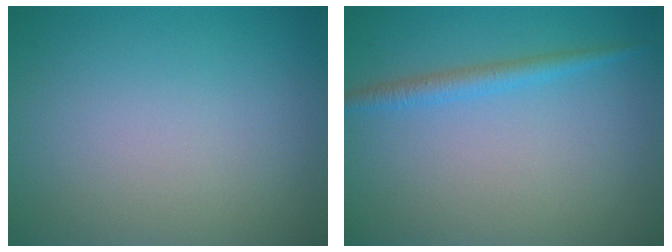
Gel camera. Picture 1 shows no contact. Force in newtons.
{"total": 1.9, "press": 1.9, "slide": 0.1}